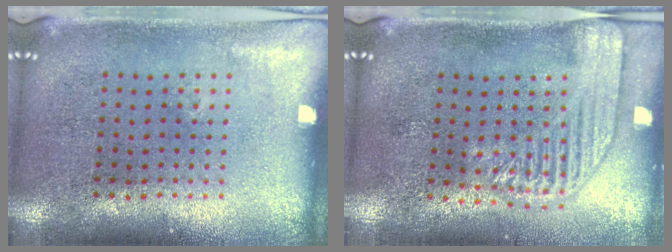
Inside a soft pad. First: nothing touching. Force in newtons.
{"total": 2.1, "press": 1.9, "slide": 0.9}